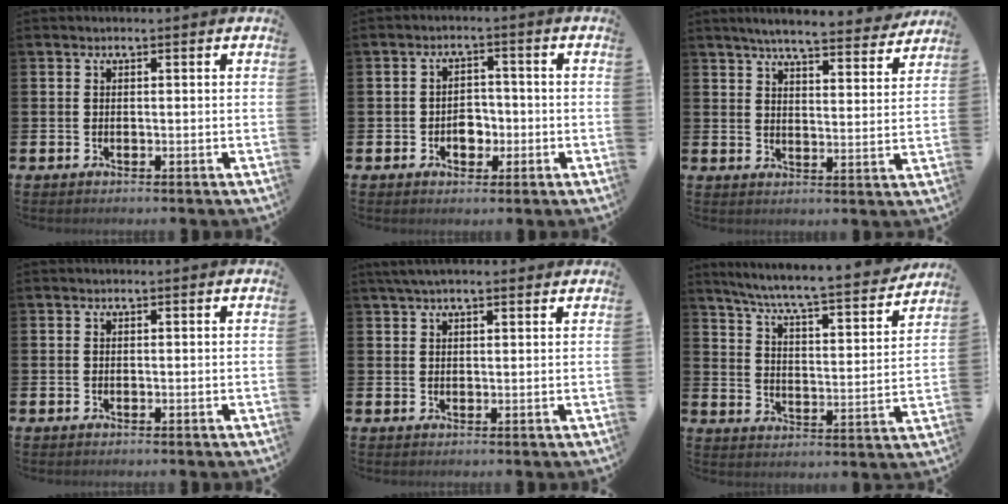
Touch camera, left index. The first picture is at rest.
{"total": 3.1, "force": [-1.0, 2.5, 1.6], "torque": [-0.027, 0.002, -0.024]}
{"total": 5.9, "force": [5.6, 0.2, 1.7], "torque": [-0.043, -0.035, 0.094]}
{"total": 0.0}
{"total": 3.1, "force": [2.5, 0.8, 1.7], "torque": [-0.035, 0.002, 0.046]}
{"total": 7.0, "force": [6.5, 0.1, 2.6], "torque": [-0.083, -0.054, 0.108]}